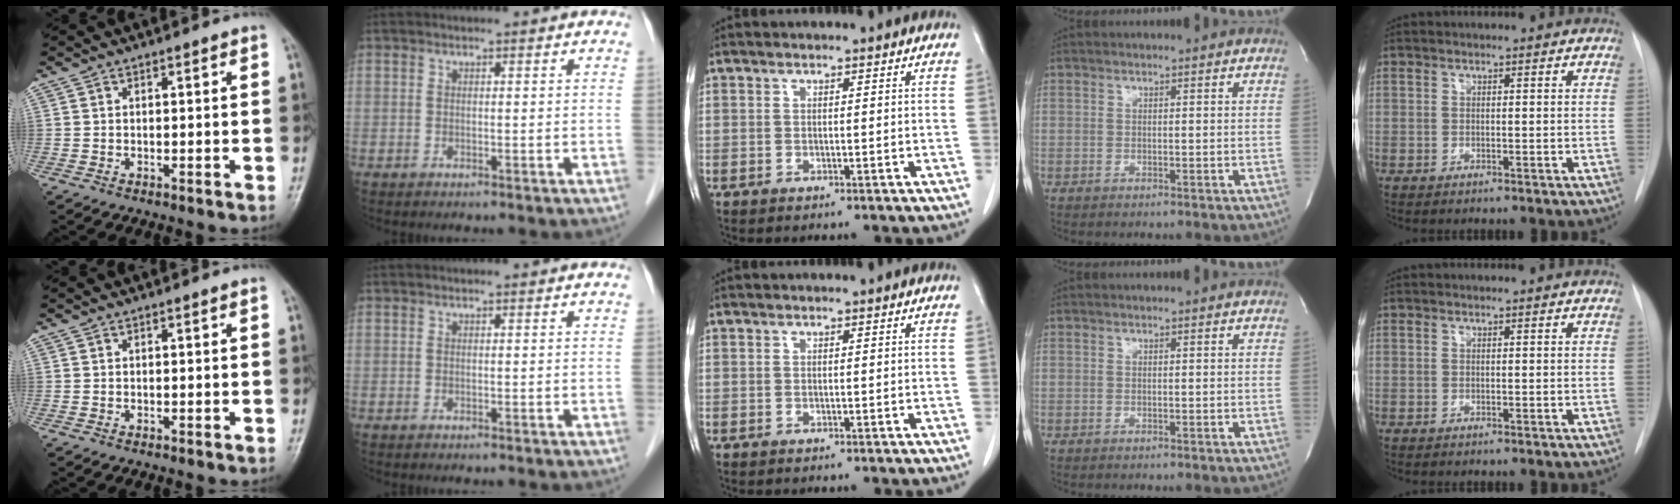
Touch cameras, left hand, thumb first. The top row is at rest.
{}